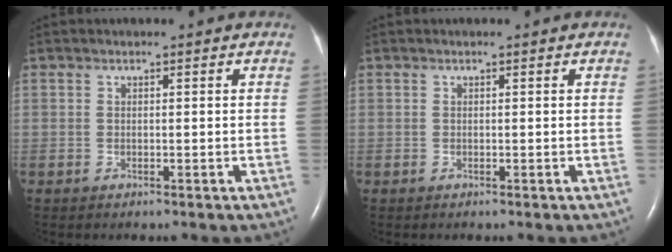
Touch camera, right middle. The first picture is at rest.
{"total": 0.0}